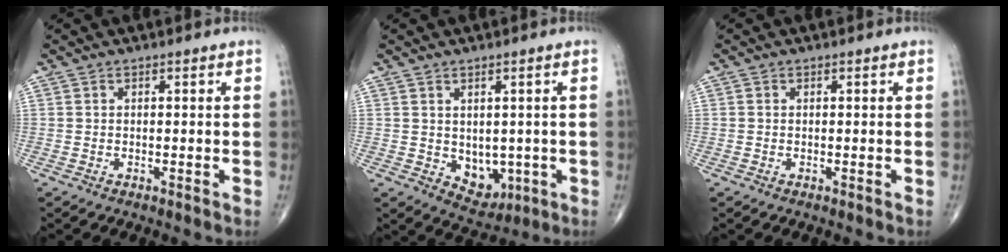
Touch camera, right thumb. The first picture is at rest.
{"total": 6.0, "force": [-0.6, 4.5, 3.9], "torque": [-0.027, -0.011, 0.012]}
{"total": 0.0}